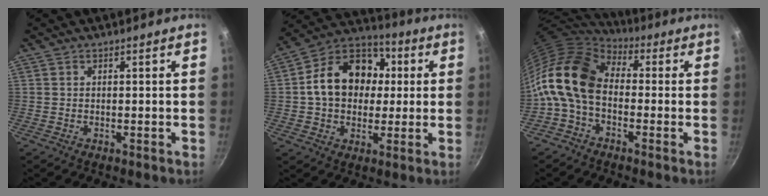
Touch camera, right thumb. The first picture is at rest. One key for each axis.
{"total": 17.1, "fx": 1.8, "fy": 13.3, "fz": 10.6, "tx": -0.146, "ty": 0.030, "tz": 0.015}
{"total": 14.7, "fx": -0.8, "fy": 9.8, "fz": 10.9, "tx": -0.197, "ty": 0.028, "tz": -0.036}